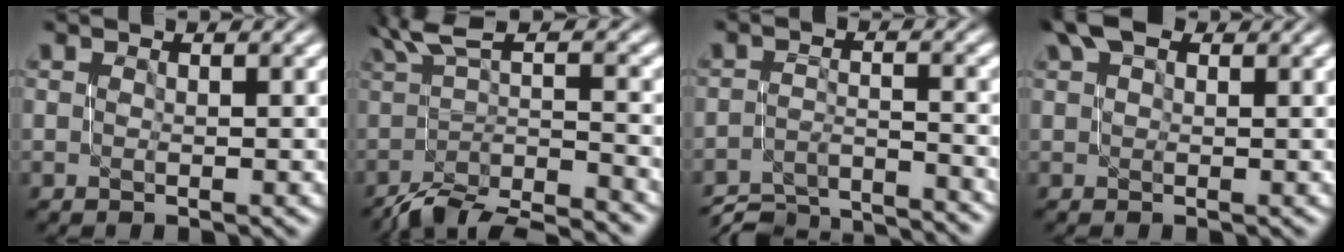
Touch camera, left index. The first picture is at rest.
{"total": 6.2, "force": [-3.8, 1.6, 4.7], "torque": [-0.070, -0.002, -0.073]}
{"total": 7.7, "force": [-7.5, 1.2, 1.3], "torque": [-0.017, -0.008, -0.117]}
{"total": 3.1, "force": [2.1, 1.3, 1.8], "torque": [-0.033, 0.012, 0.035]}